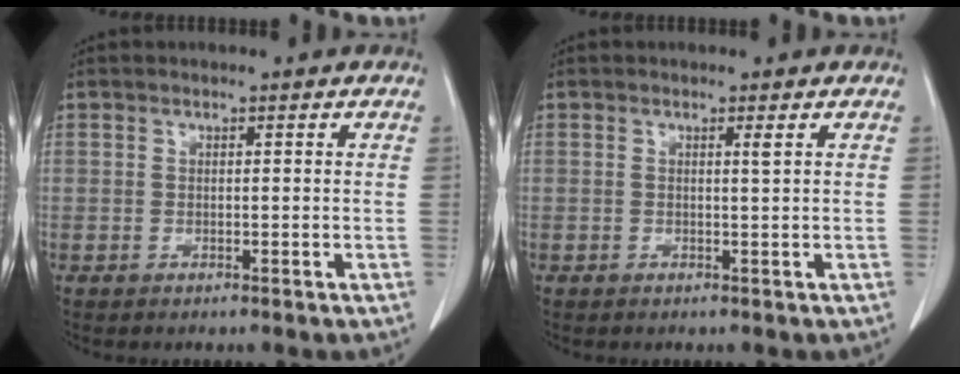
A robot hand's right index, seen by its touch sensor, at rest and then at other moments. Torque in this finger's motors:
{"motor_torque": [-0.03, -0.01, -0.02, 0.00]}